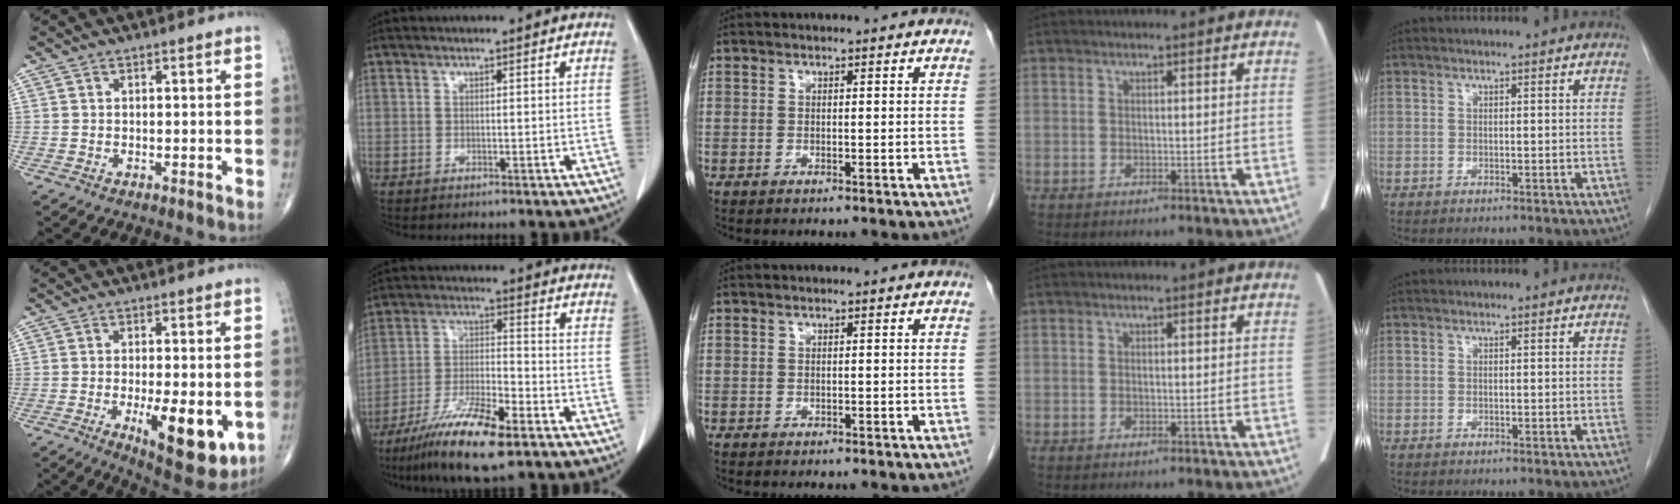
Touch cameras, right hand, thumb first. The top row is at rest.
{"thumb": {"total": 13.3, "force": [-3.4, 4.9, 11.9], "torque": [-0.158, -0.022, -0.039]}, "index": {"total": 12.2, "force": [-8.0, 1.9, 9.1], "torque": [-0.174, -0.024, -0.142]}}